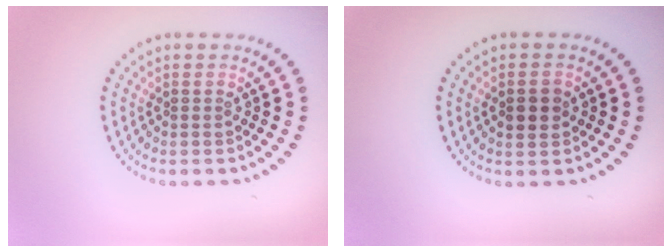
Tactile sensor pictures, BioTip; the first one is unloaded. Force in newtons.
{"total": 2.2, "press": 2.2, "slide": 0.1}